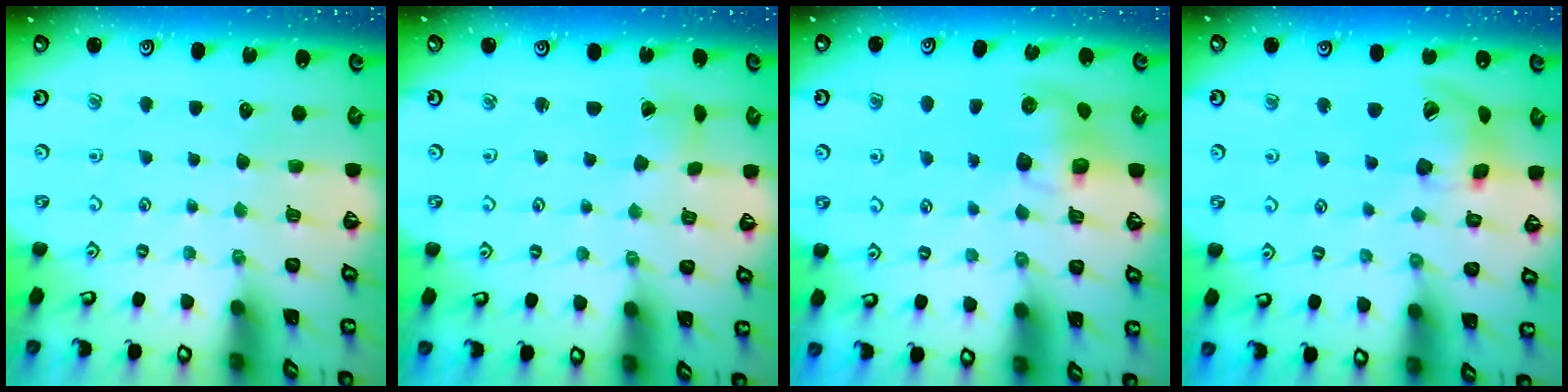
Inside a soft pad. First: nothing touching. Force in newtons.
{"total": 1.2, "press": 1.2, "slide": 0.2}
{"total": 7.9, "press": 7.8, "slide": 1.1}
{"total": 13.8, "press": 13.6, "slide": 1.8}